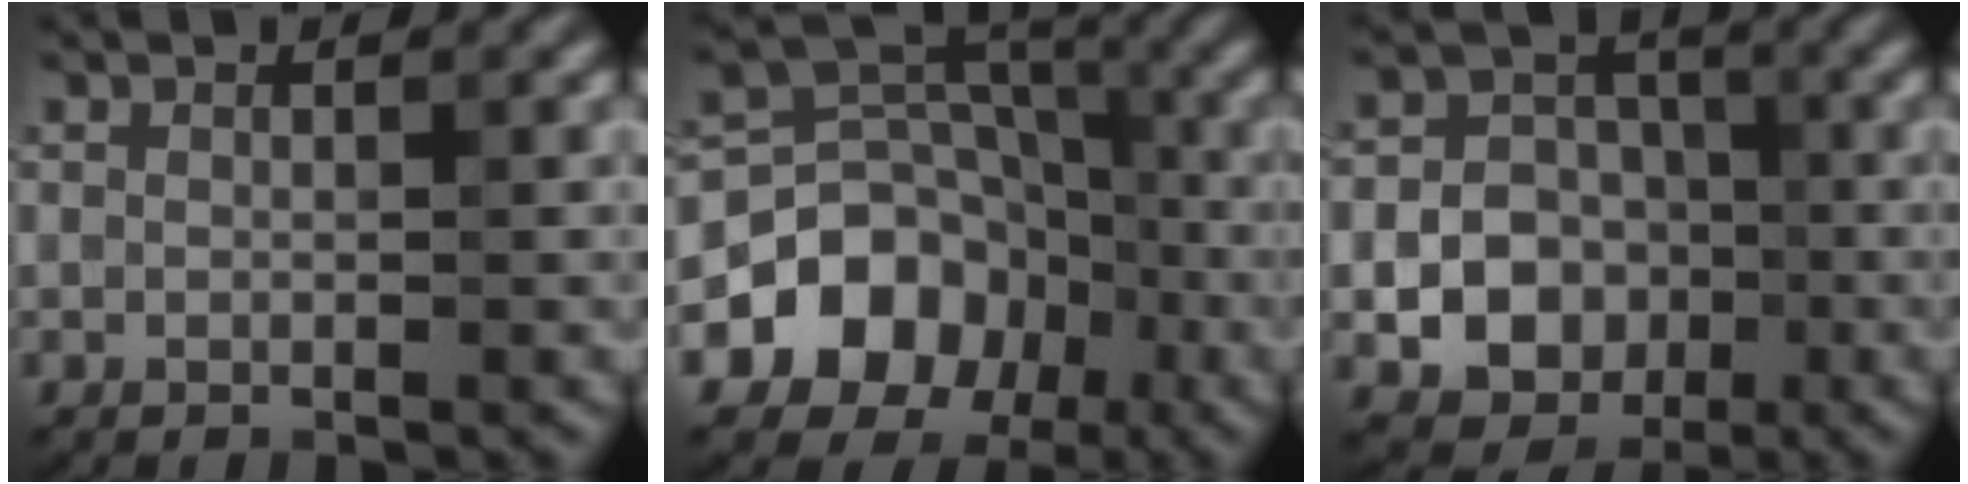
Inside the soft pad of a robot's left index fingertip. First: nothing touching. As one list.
[{"total": 10.2, "force": [-4.2, 8.1, 4.4], "torque": [-0.075, 0.008, -0.084]}, {"total": 10.4, "force": [-2.6, 9.3, 4.0], "torque": [-0.064, -0.010, -0.056]}]